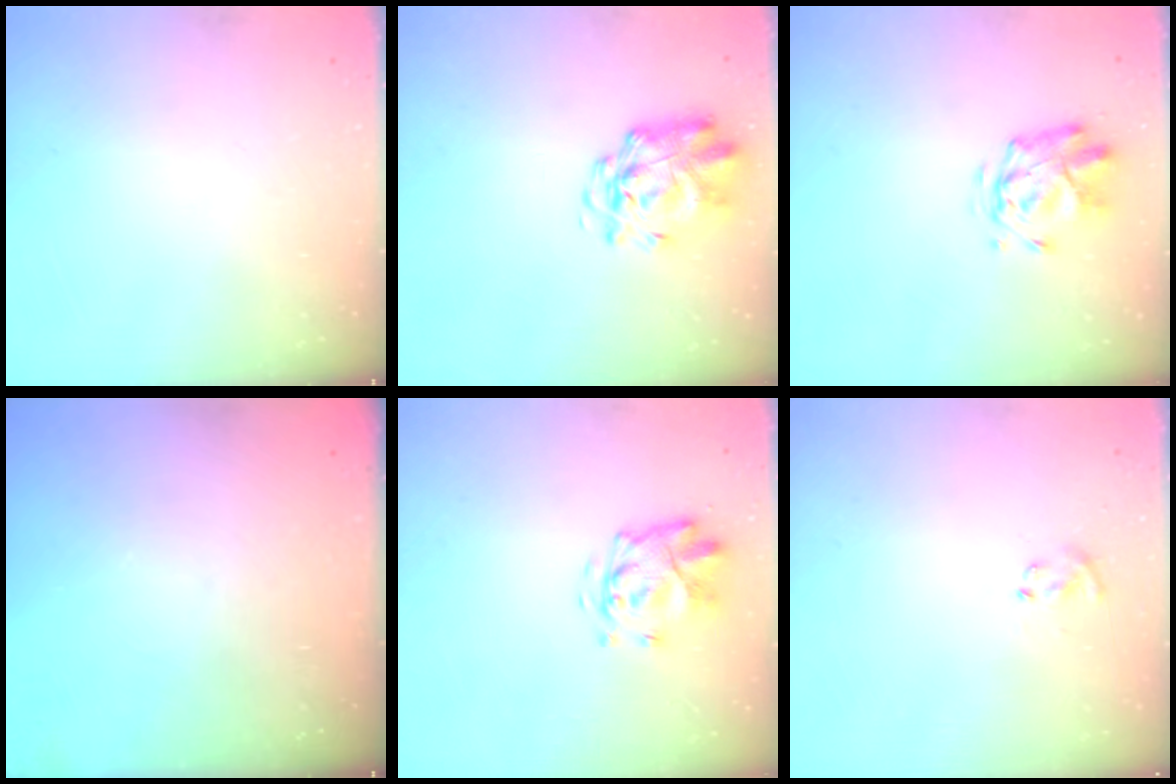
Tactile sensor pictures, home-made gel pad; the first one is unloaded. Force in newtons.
{"total": 2.9, "press": 2.8, "slide": 0.7}
{"total": 2.9, "press": 2.5, "slide": 1.4}
{"total": 0.0}
{"total": 3.6, "press": 3.3, "slide": 1.6}
{"total": 2.3, "press": 2.1, "slide": 1.0}